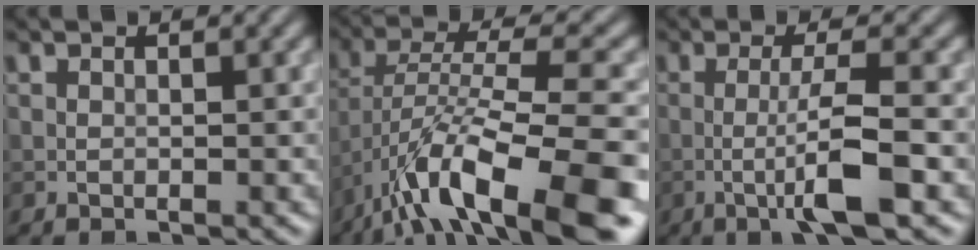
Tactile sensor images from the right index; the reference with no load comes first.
{"total": 12.3, "force": [-7.3, 3.4, 9.3], "torque": [-0.153, 0.017, -0.131]}
{"total": 5.0, "force": [-1.6, 0.3, 4.7], "torque": [-0.082, 0.007, -0.037]}